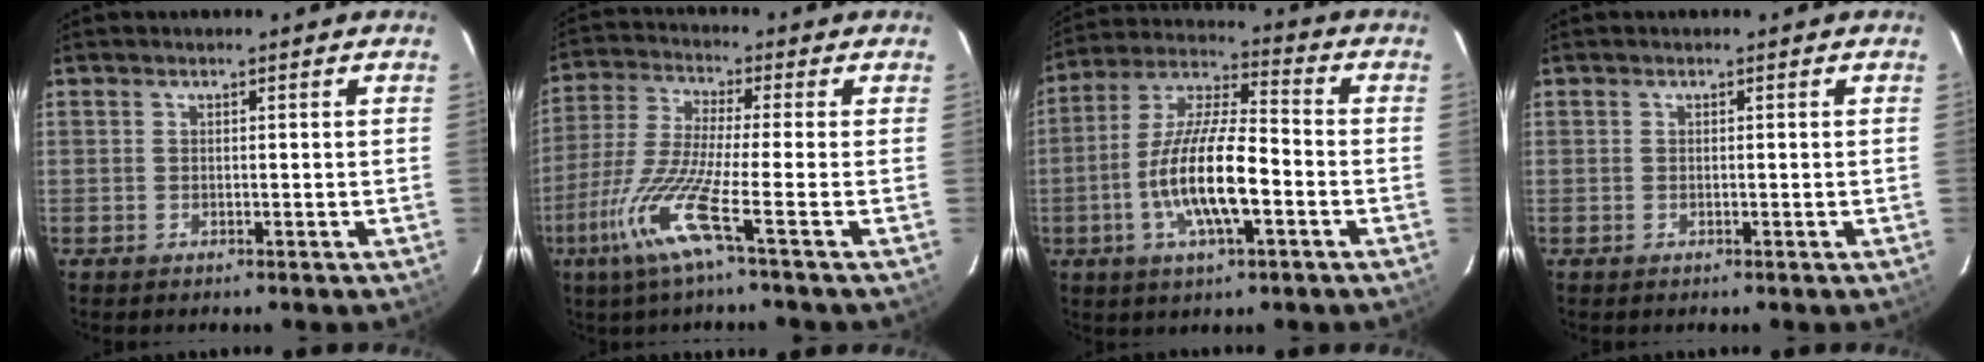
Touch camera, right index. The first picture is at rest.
{"total": 10.9, "force": [-5.2, -0.8, 9.6], "torque": [-0.216, -0.010, -0.108]}
{"total": 14.4, "force": [-4.5, 3.8, 13.1], "torque": [-0.264, -0.002, -0.088]}
{"total": 0.0}